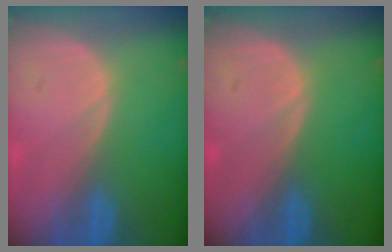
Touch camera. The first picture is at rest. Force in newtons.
{"total": 0.0}